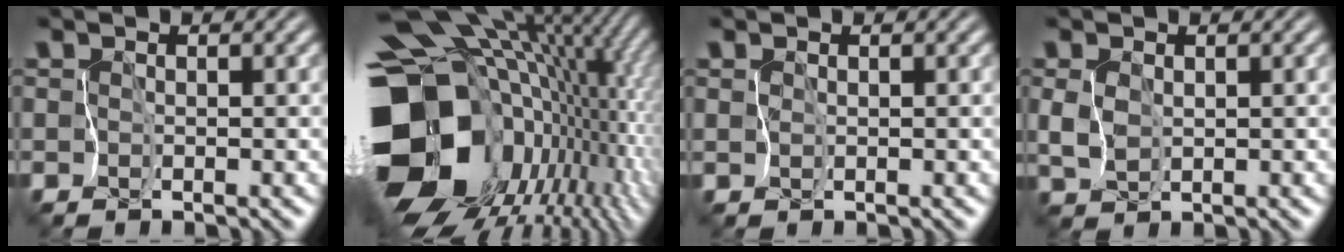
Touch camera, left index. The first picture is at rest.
{"total": 18.6, "force": [-1.2, 13.1, 13.1], "torque": [-0.287, -0.021, 0.003]}
{"total": 0.0}
{"total": 0.9, "force": [0.3, 0.5, 0.6], "torque": [-0.043, -0.007, 0.026]}